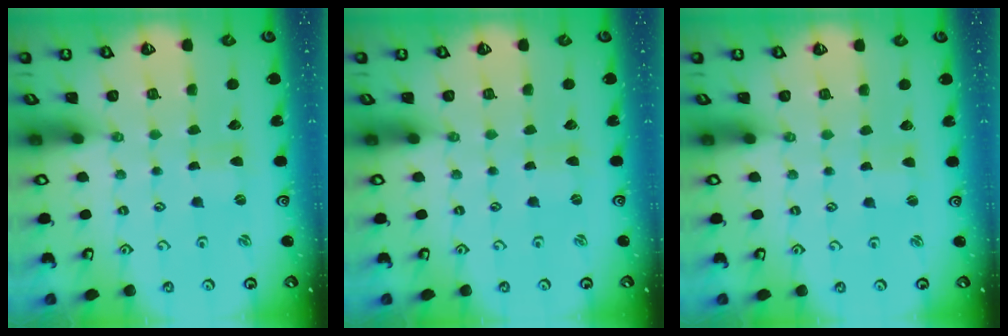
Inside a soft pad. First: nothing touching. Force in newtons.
{"total": 0.0}
{"total": 1.4, "press": 1.4, "slide": 0.4}